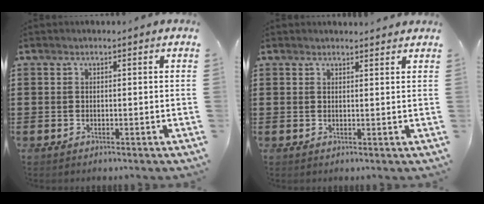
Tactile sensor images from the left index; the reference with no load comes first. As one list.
[{"total": 1.4, "force": [1.4, 0.1, 0.2], "torque": [-0.008, 0.000, 0.027]}]